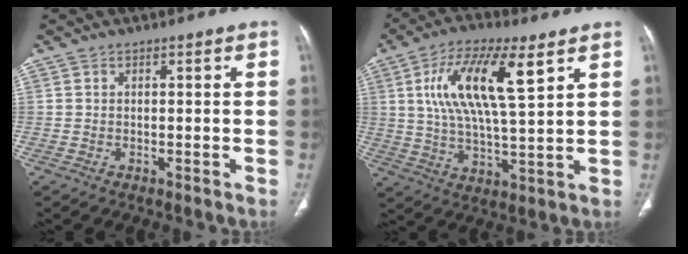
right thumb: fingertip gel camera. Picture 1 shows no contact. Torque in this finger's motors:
{"motor_torque": [1.31, 2.41, 1.02, 0.35, 0.23]}